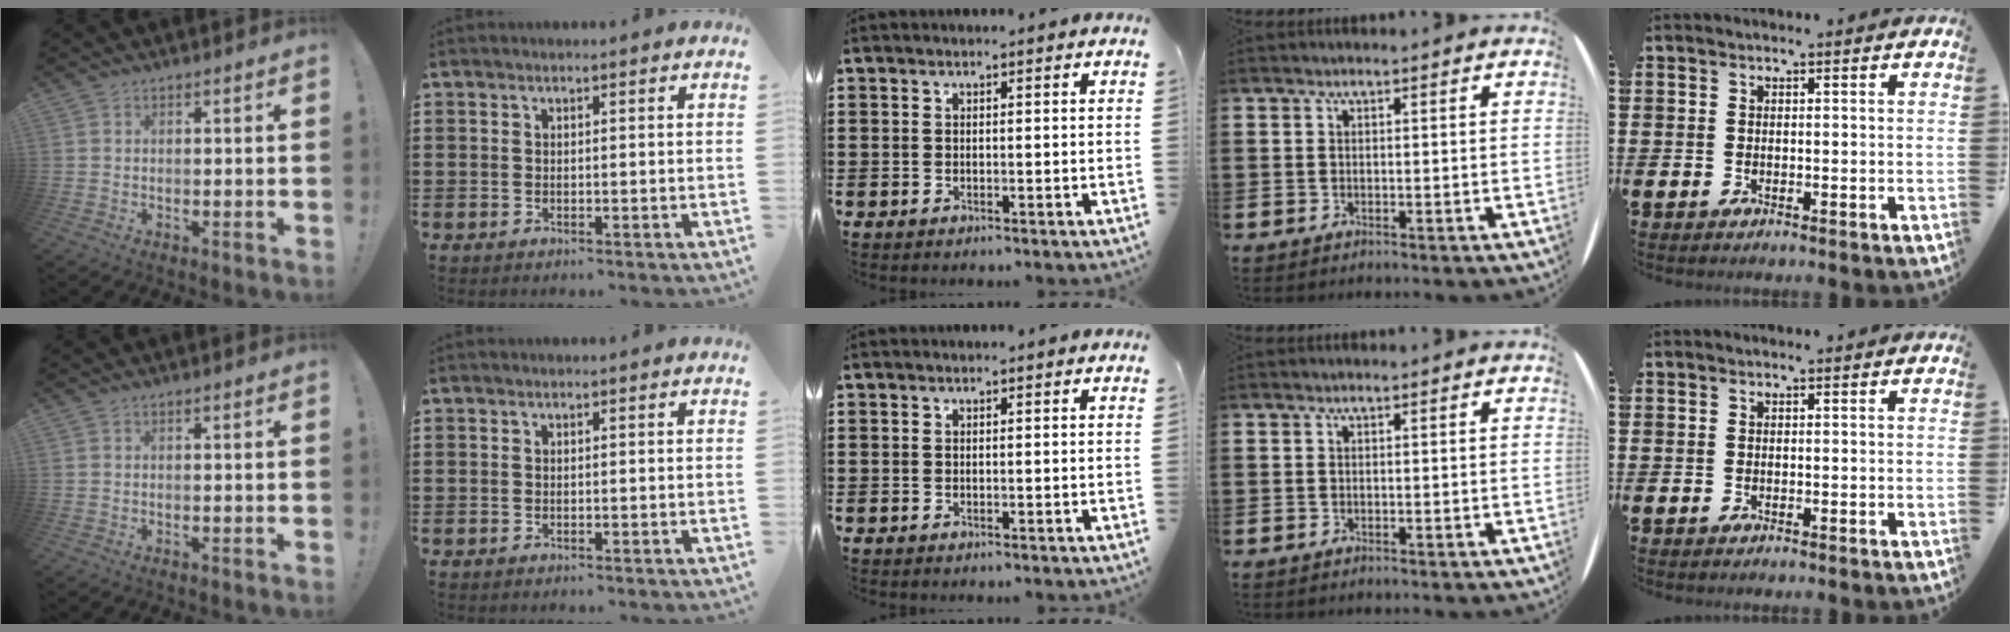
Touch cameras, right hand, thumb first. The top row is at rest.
{}